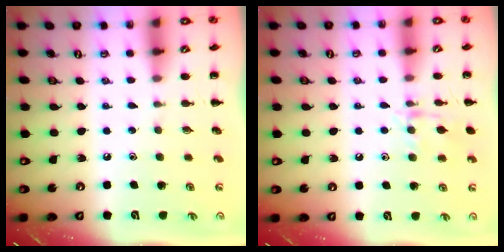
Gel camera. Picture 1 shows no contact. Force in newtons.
{"total": 9.6, "press": 9.5, "slide": 0.8}